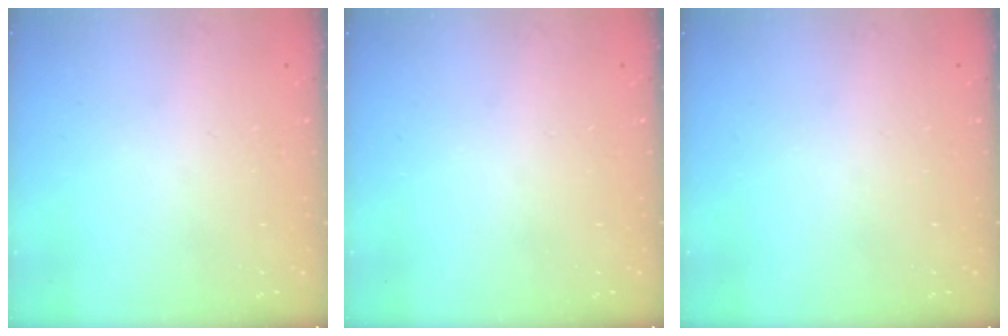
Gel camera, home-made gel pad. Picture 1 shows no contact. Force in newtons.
{"total": 0.0}
{"total": 0.0}